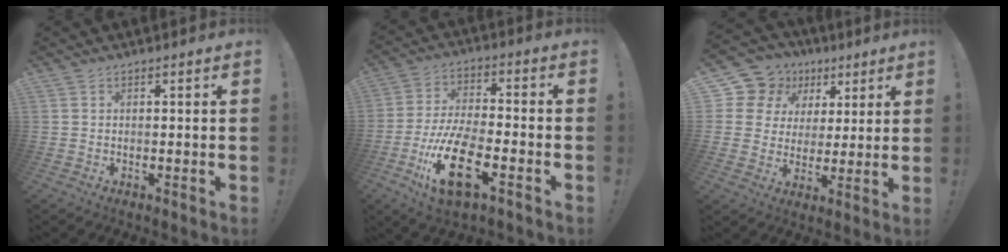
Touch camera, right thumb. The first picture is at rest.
{"total": 17.3, "force": [-7.9, 6.8, 13.9], "torque": [-0.283, 0.033, -0.130]}
{"total": 11.2, "force": [5.2, 9.3, 3.3], "torque": [-0.065, -0.032, 0.111]}